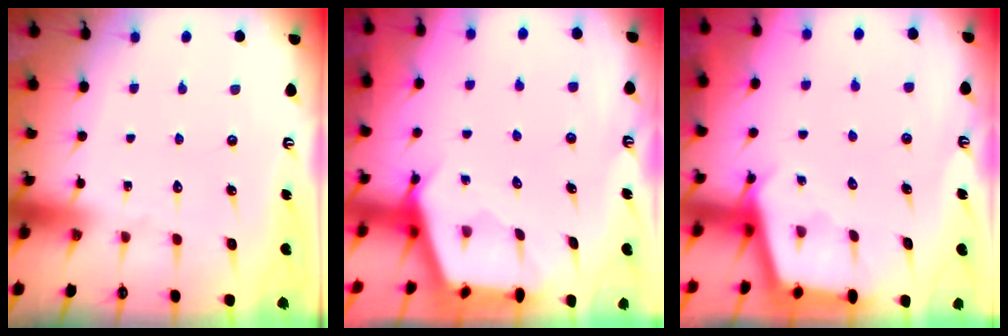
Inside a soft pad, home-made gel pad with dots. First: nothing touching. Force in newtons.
{"total": 2.7, "press": 2.7, "slide": 0.3}
{"total": 2.9, "press": 2.9, "slide": 0.3}